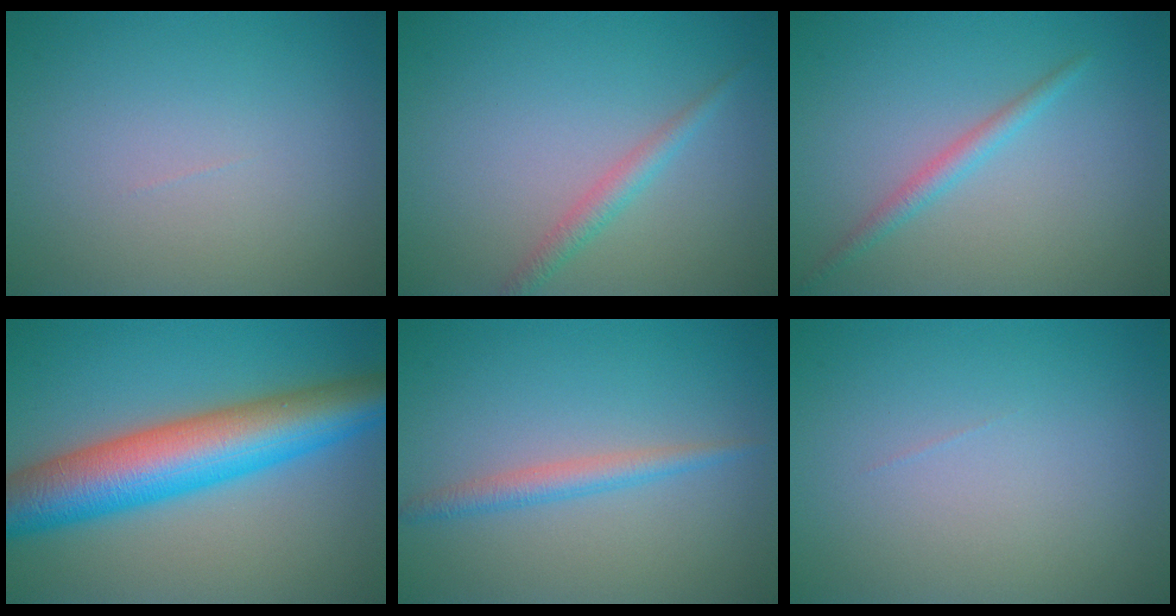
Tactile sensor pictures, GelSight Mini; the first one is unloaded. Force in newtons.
{"total": 1.7, "press": 1.7, "slide": 0.0}
{"total": 1.6, "press": 1.6, "slide": 0.1}
{"total": 10.7, "press": 10.7, "slide": 0.1}
{"total": 2.0, "press": 2.0, "slide": 0.1}
{"total": 0.0}